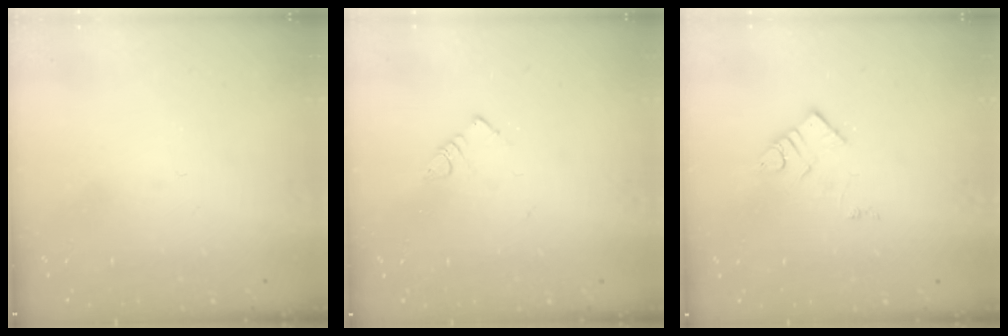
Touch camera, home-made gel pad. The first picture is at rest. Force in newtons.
{"total": 2.8, "press": 2.8, "slide": 0.5}
{"total": 6.6, "press": 6.6, "slide": 0.3}